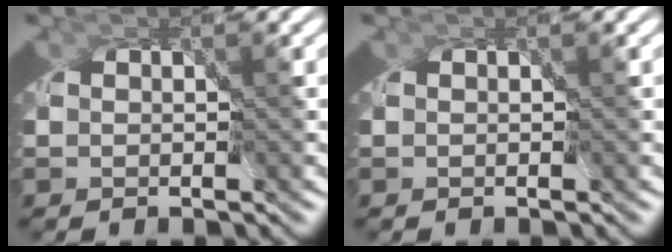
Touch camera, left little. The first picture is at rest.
{"total": 0.0}